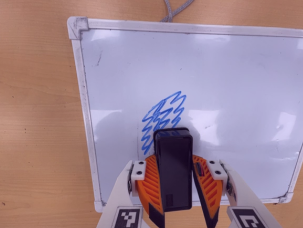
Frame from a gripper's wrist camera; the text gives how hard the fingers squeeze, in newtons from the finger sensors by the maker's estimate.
{"total": 13.7, "left": 15.1, "right": 12.4}